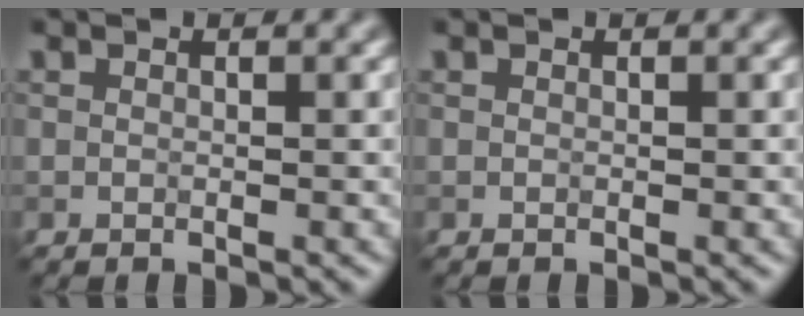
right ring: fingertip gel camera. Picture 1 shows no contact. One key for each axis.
{"total": 0.0}